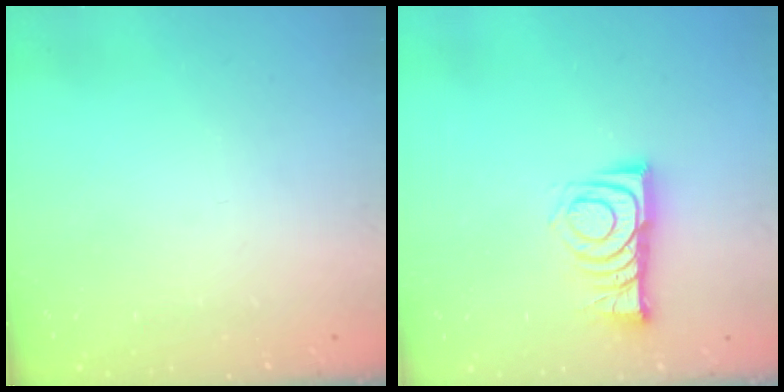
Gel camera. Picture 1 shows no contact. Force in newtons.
{"total": 8.2, "press": 8.2, "slide": 0.9}